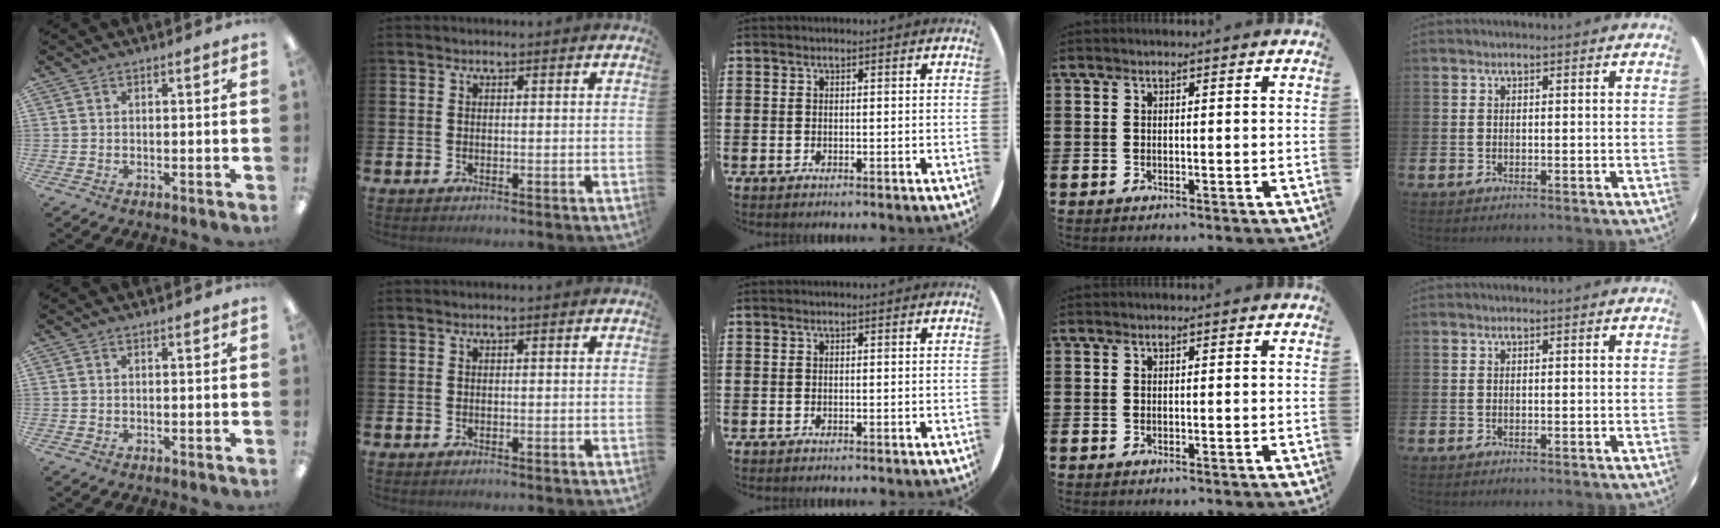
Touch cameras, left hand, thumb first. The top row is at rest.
{}